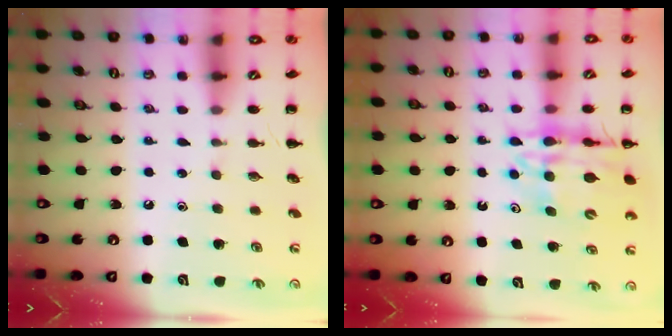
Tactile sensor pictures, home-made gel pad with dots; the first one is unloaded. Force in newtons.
{"total": 14.4, "press": 13.9, "slide": 3.5}